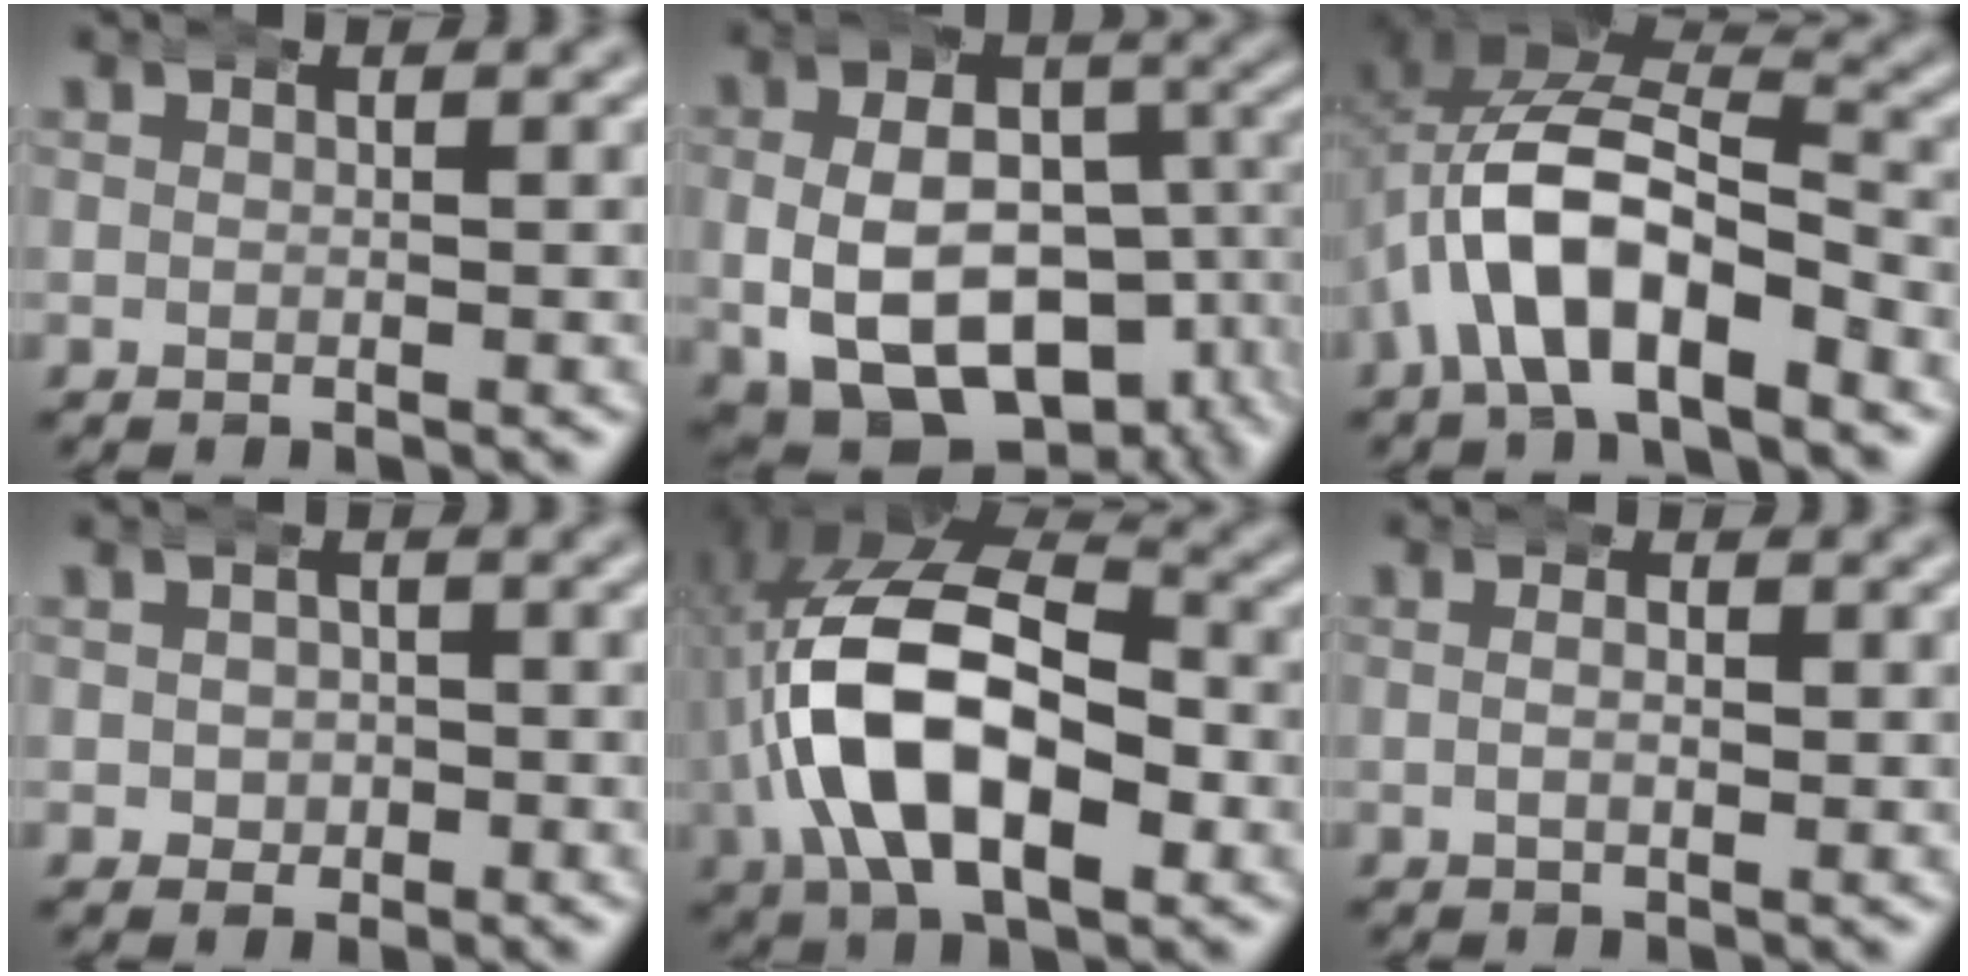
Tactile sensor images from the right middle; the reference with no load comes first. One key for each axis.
{"total": 15.8, "fx": -2.4, "fy": 11.1, "fz": 11.0, "tx": -0.180, "ty": -0.045, "tz": -0.028}
{"total": 9.1, "fx": -2.0, "fy": 6.3, "fz": 6.3, "tx": -0.133, "ty": -0.013, "tz": -0.036}
{"total": 2.0, "fx": -0.5, "fy": 1.8, "fz": 0.7, "tx": -0.003, "ty": -0.005, "tz": -0.007}
{"total": 14.6, "fx": 0.1, "fy": 8.9, "fz": 11.5, "tx": -0.221, "ty": -0.007, "tz": -0.001}
{"total": 1.7, "fx": -0.1, "fy": 0.7, "fz": 1.5, "tx": -0.010, "ty": 0.007, "tz": -0.007}